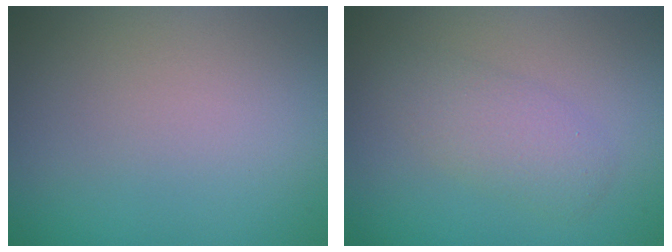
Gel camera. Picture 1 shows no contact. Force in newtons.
{"total": 2.9, "press": 2.9, "slide": 0.0}